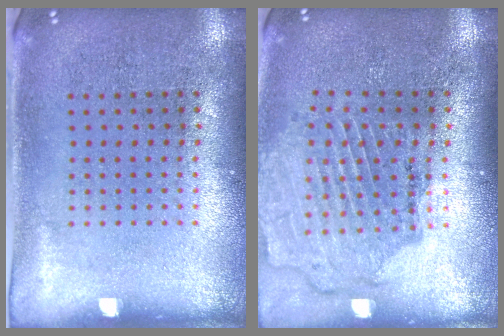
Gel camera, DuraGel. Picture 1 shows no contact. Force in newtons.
{"total": 1.6, "press": 1.6, "slide": 0.2}